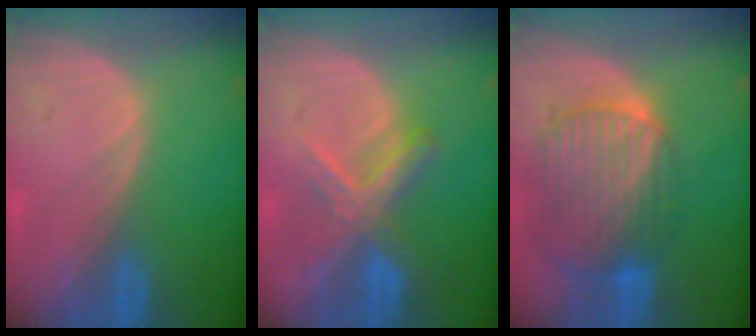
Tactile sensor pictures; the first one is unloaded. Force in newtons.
{"total": 6.7, "press": 6.1, "slide": 2.9}
{"total": 10.3, "press": 8.7, "slide": 5.5}